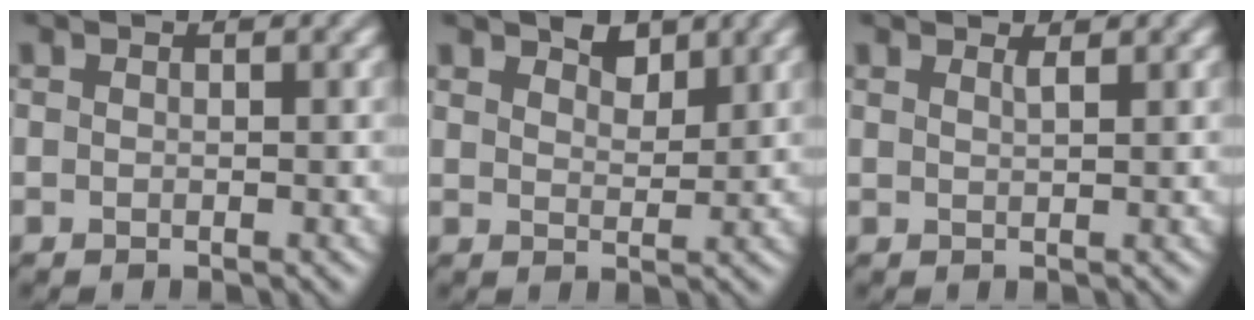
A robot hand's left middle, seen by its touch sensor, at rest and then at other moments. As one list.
[{"total": 2.7, "force": [2.3, 1.0, 0.9], "torque": [-0.010, 0.009, 0.027]}, {"total": 0.8, "force": [0.8, 0.0, 0.2], "torque": [0.001, 0.006, 0.014]}]